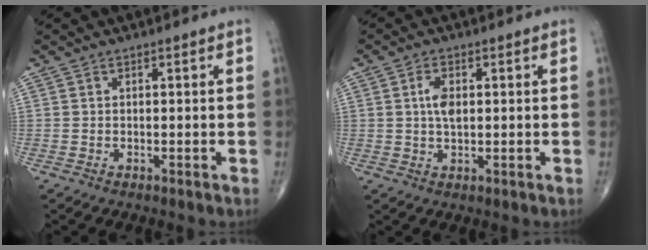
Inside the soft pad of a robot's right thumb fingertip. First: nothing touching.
{"total": 4.0, "force": [0.7, 2.1, 3.3], "torque": [-0.063, 0.000, 0.012]}